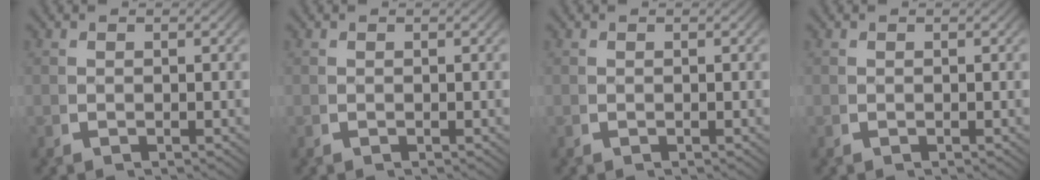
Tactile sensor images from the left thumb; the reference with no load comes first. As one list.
[{"total": 0.0}, {"total": 0.0}, {"total": 0.0}]